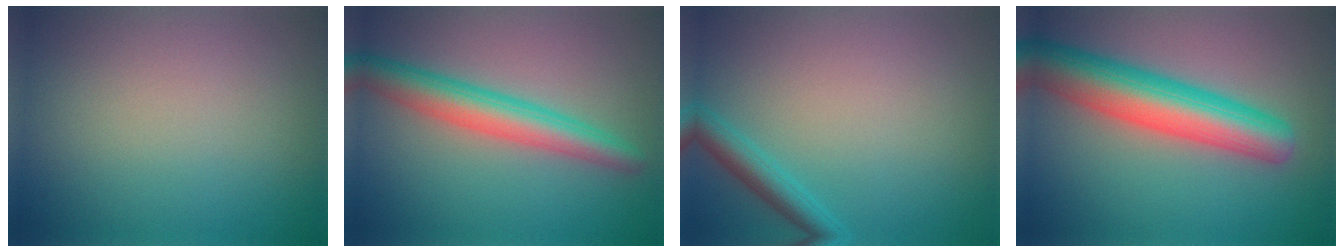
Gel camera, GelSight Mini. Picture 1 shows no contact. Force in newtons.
{"total": 4.8, "press": 4.8, "slide": 0.1}
{"total": 2.5, "press": 2.4, "slide": 0.1}
{"total": 8.0, "press": 8.0, "slide": 0.3}